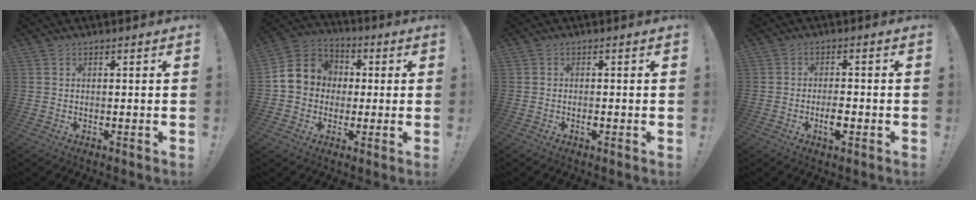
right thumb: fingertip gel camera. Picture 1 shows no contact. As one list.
[{"total": 11.6, "force": [0.7, 10.6, 4.6], "torque": [-0.072, 0.014, 0.023]}, {"total": 0.9, "force": [-0.5, 0.3, 0.6], "torque": [-0.009, 0.000, -0.008]}, {"total": 4.4, "force": [-1.6, 2.2, 3.4], "torque": [-0.043, 0.004, -0.030]}]